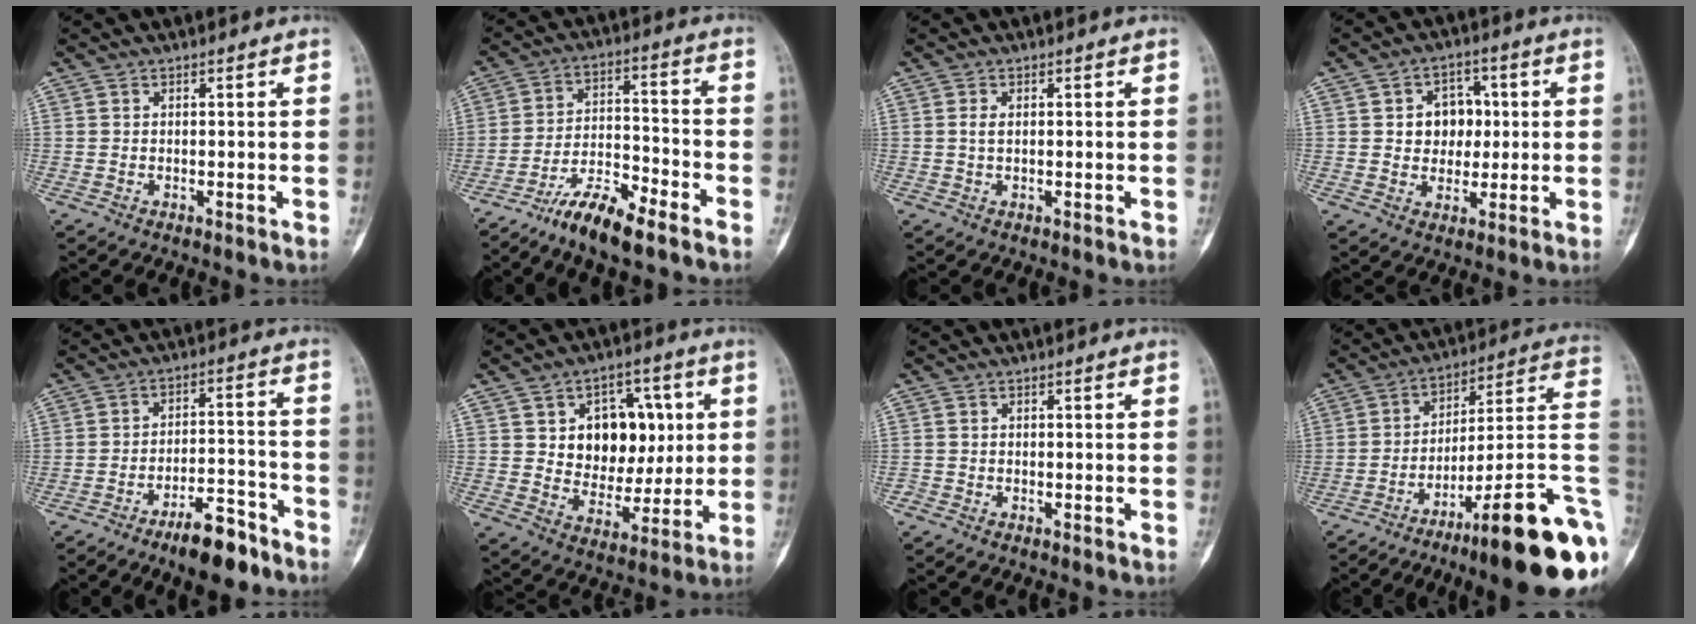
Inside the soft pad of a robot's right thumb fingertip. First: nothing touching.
{"total": 10.8, "force": [-8.0, 2.2, 6.9], "torque": [-0.132, 0.053, -0.147]}
{"total": 1.3, "force": [0.2, 0.7, 1.1], "torque": [-0.026, 0.001, 0.005]}
{"total": 7.9, "force": [1.0, 6.4, 4.5], "torque": [-0.022, 0.004, 0.013]}
{"total": 9.8, "force": [-7.0, 3.0, 6.1], "torque": [-0.087, 0.057, -0.114]}
{"total": 14.4, "force": [3.0, 10.5, 9.4], "torque": [-0.079, -0.005, 0.054]}
{"total": 0.6, "force": [-0.5, 0.3, -0.1], "torque": [0.004, 0.002, -0.015]}
{"total": 23.6, "force": [-10.8, 3.7, 20.6], "torque": [-0.210, 0.082, -0.156]}